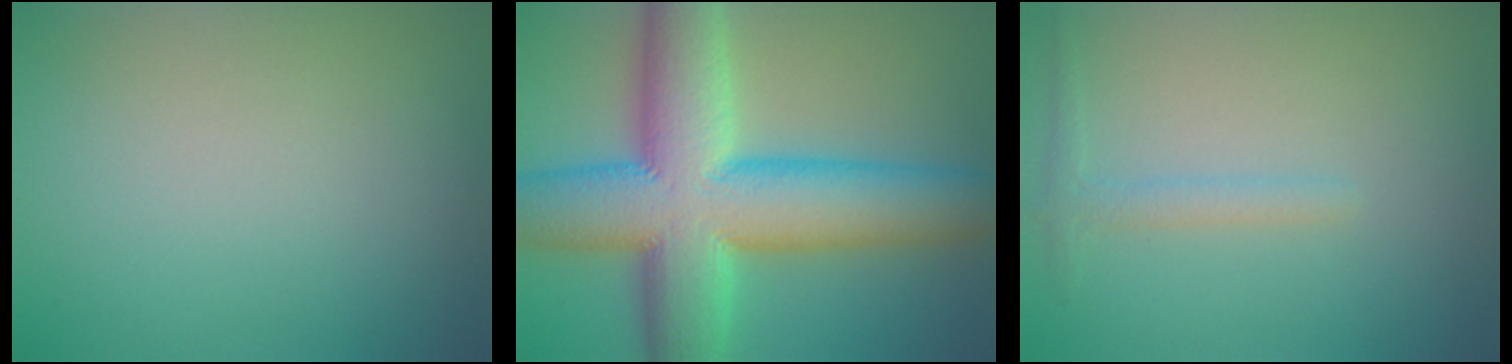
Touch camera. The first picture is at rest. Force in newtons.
{"total": 14.9, "press": 14.9, "slide": 0.5}
{"total": 1.4, "press": 1.4, "slide": 0.1}